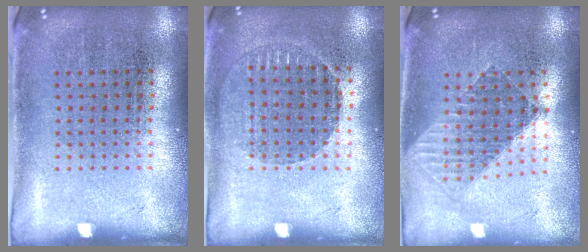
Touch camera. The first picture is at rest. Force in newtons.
{"total": 1.0, "press": 1.0, "slide": 0.1}
{"total": 1.5, "press": 1.3, "slide": 0.8}